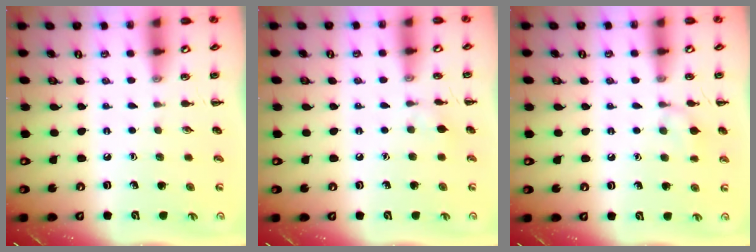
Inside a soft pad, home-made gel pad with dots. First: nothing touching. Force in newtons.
{"total": 4.8, "press": 4.5, "slide": 1.8}
{"total": 7.3, "press": 6.9, "slide": 2.1}